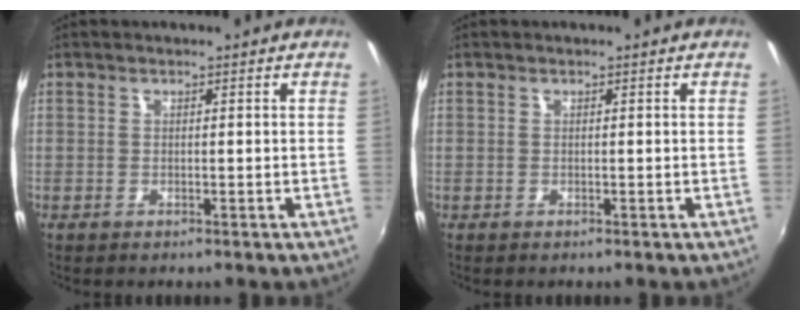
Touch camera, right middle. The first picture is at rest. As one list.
[{"total": 0.0}]